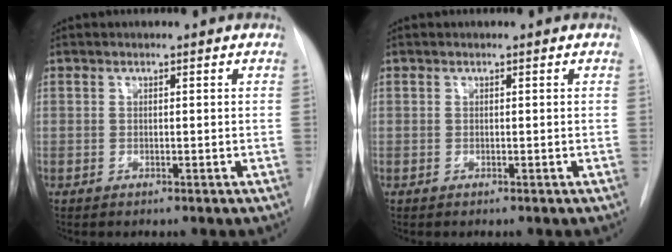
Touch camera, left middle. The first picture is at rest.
{"total": 0.0}